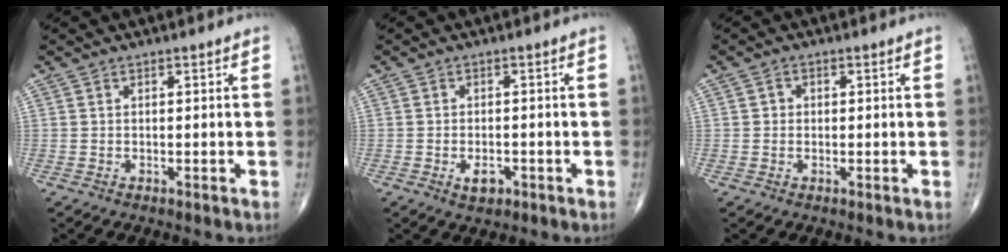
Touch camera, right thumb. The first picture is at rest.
{"total": 2.9, "force": [-1.2, 1.7, 2.1], "torque": [-0.029, 0.002, -0.016]}
{"total": 1.4, "force": [0.1, 1.3, 0.6], "torque": [-0.004, 0.004, 0.001]}